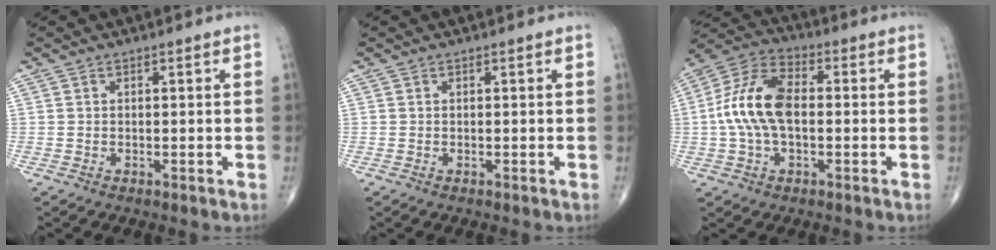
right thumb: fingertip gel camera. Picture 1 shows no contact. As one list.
[{"total": 0.0}, {"total": 13.1, "force": [-0.2, 7.4, 10.8], "torque": [-0.217, 0.032, -0.011]}]